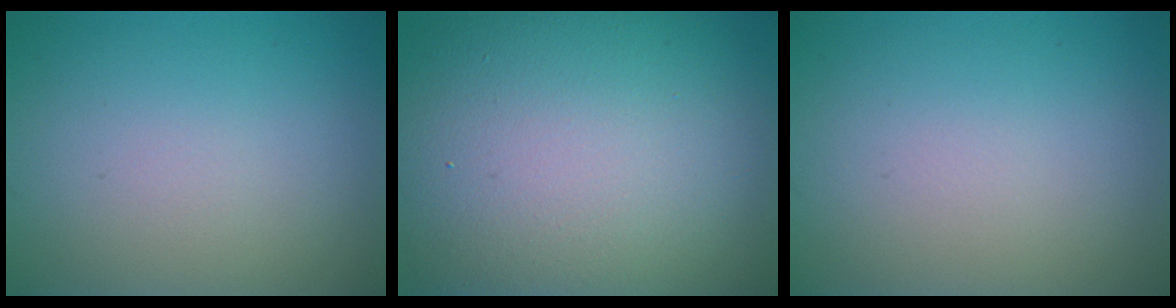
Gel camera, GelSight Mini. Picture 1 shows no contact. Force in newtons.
{"total": 17.3, "press": 17.3, "slide": 1.1}
{"total": 0.0}